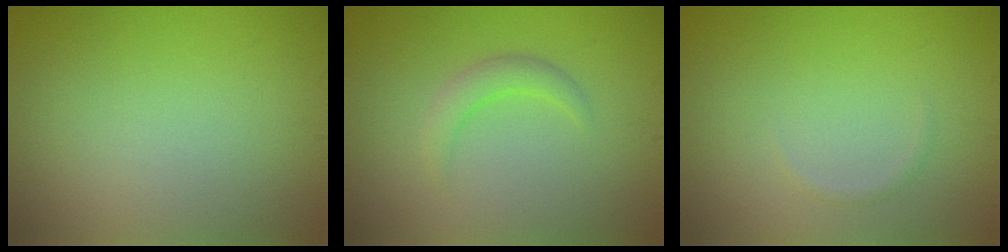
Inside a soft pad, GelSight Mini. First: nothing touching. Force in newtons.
{"total": 2.0, "press": 2.0, "slide": 0.3}
{"total": 0.6, "press": 0.6, "slide": 0.0}